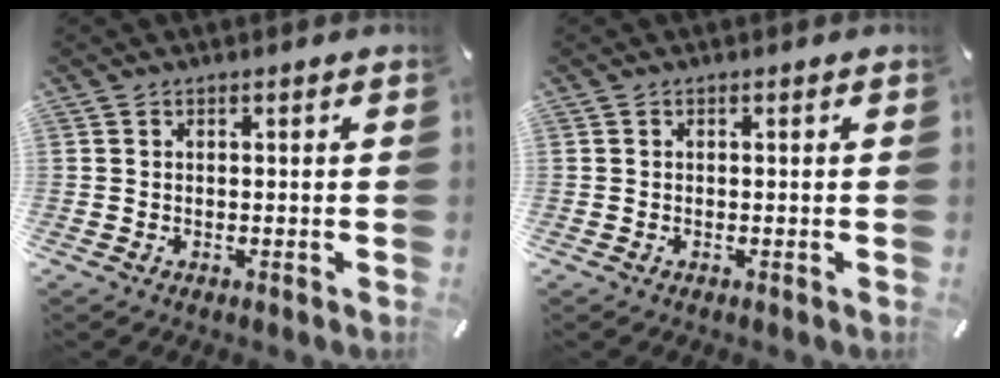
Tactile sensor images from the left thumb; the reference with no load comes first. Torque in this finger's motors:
{"motor_torque": [0.00, 0.00, 0.00, 0.00, 0.00]}